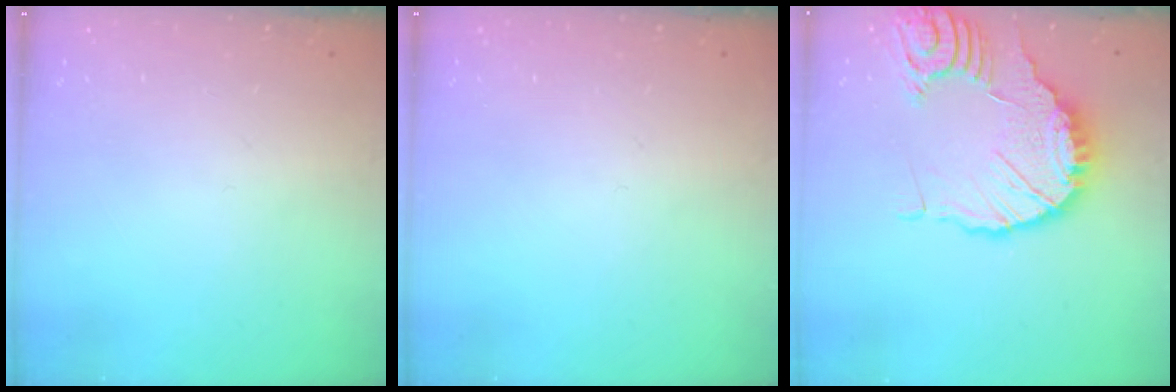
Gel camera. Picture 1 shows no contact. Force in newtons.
{"total": 0.0}
{"total": 14.1, "press": 14.0, "slide": 1.9}